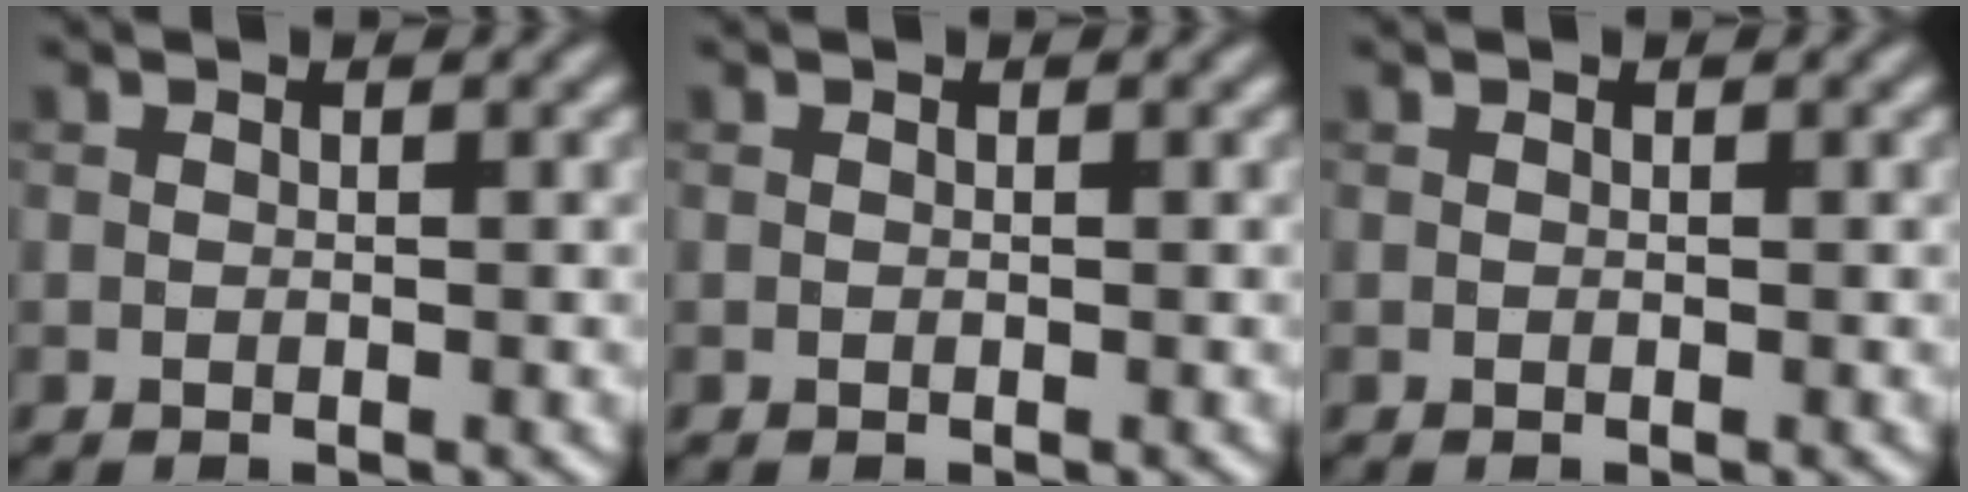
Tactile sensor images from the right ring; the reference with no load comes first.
{"total": 0.0}
{"total": 0.0}